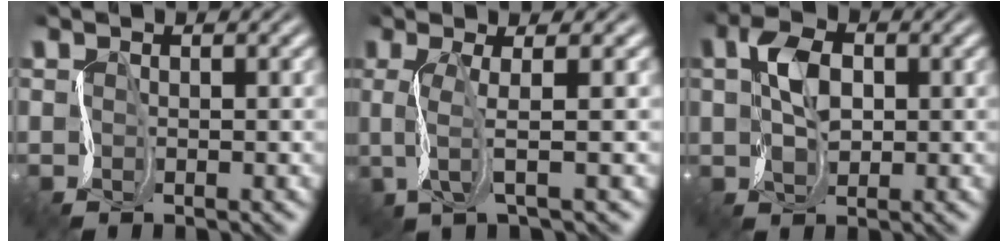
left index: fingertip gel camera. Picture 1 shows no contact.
{"total": 3.5, "force": [0.4, 0.5, 3.5], "torque": [-0.069, 0.008, -0.001]}
{"total": 3.5, "force": [0.9, 2.2, 2.5], "torque": [-0.055, 0.010, 0.010]}